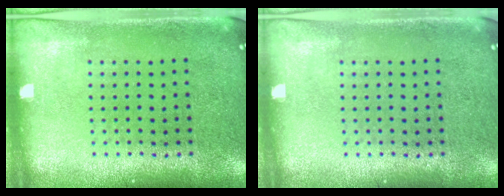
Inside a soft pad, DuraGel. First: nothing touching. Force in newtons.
{"total": 0.0}